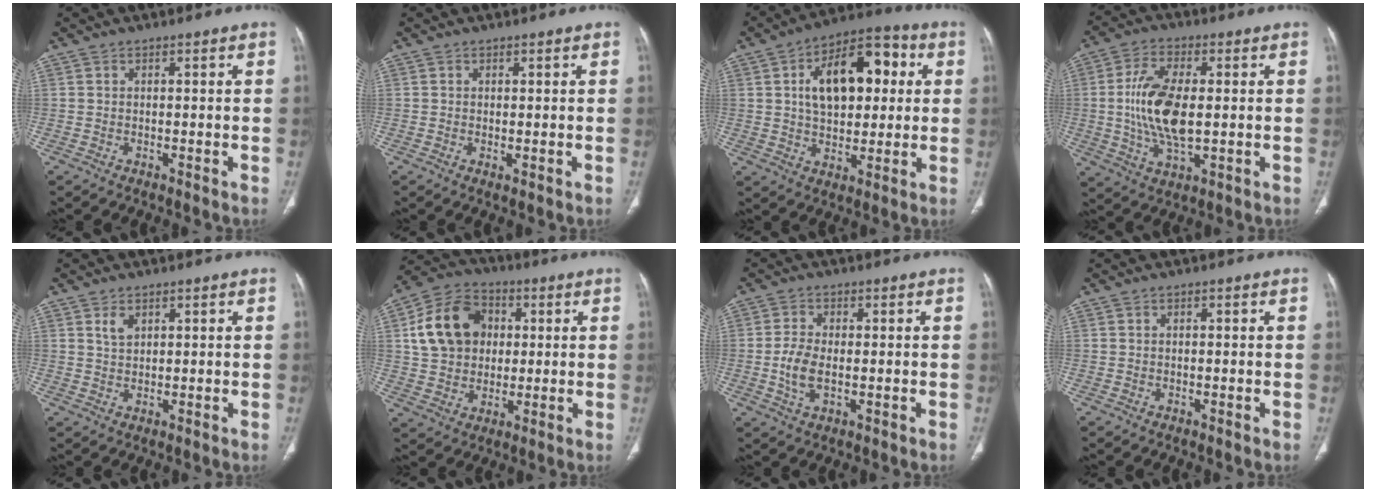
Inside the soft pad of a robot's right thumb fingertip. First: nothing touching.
{"total": 0.8, "force": [0.0, 0.4, 0.7], "torque": [-0.018, -0.005, 0.002]}
{"total": 17.4, "force": [3.9, 10.0, 13.7], "torque": [-0.180, 0.018, 0.058]}
{"total": 13.3, "force": [0.1, 6.1, 11.8], "torque": [-0.237, -0.003, 0.004]}
{"total": 2.5, "force": [1.3, 1.5, 1.5], "torque": [-0.024, -0.006, 0.030]}
{"total": 15.0, "force": [2.9, 12.0, 8.6], "torque": [-0.133, 0.014, 0.048]}
{"total": 5.7, "force": [-0.6, 3.1, 4.7], "torque": [-0.103, -0.001, -0.011]}
{"total": 0.0}